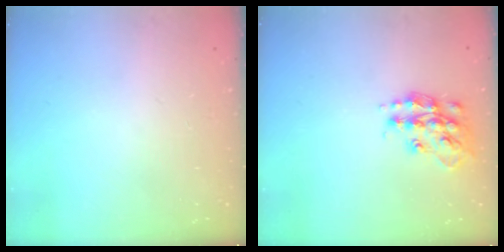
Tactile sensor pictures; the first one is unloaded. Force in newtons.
{"total": 15.2, "press": 15.2, "slide": 0.9}